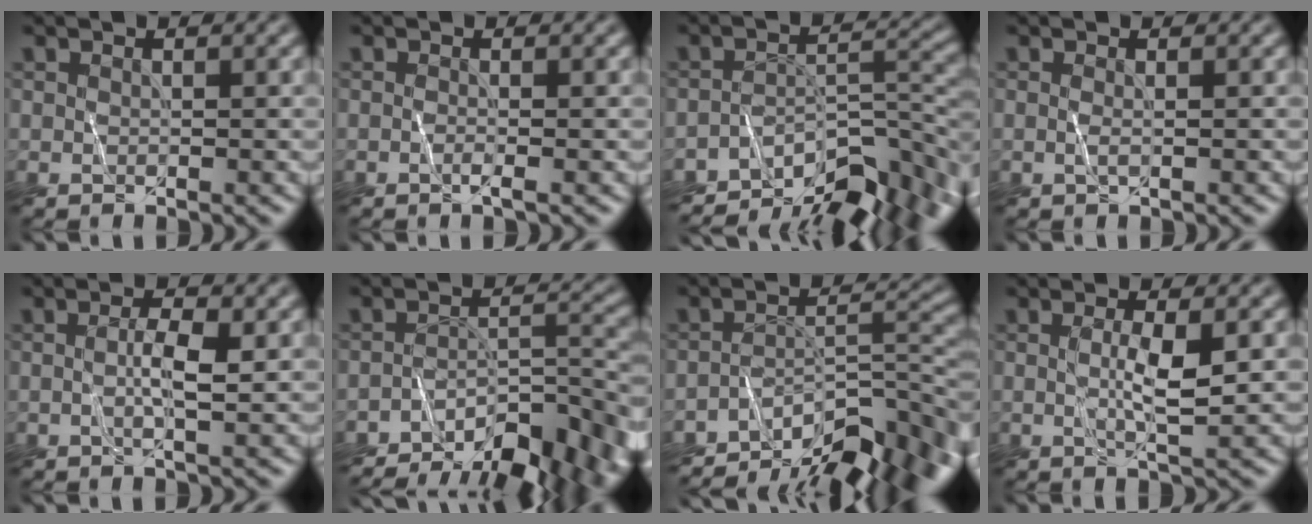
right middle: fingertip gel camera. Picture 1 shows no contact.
{"total": 0.8, "force": [-0.3, 0.2, 0.7], "torque": [-0.006, 0.004, -0.011]}
{"total": 9.7, "force": [-7.6, 3.3, 5.0], "torque": [-0.063, 0.000, -0.116]}
{"total": 0.6, "force": [0.1, 0.1, 0.6], "torque": [-0.012, 0.000, -0.003]}
{"total": 1.9, "force": [0.0, 0.1, 1.9], "torque": [-0.037, 0.006, -0.002]}
{"total": 11.9, "force": [-9.3, 3.8, 6.5], "torque": [-0.100, 0.001, -0.127]}
{"total": 10.8, "force": [-8.2, 3.6, 6.0], "torque": [-0.081, 0.005, -0.126]}
{"total": 2.8, "force": [0.3, 0.2, 2.8], "torque": [-0.051, 0.001, 0.005]}